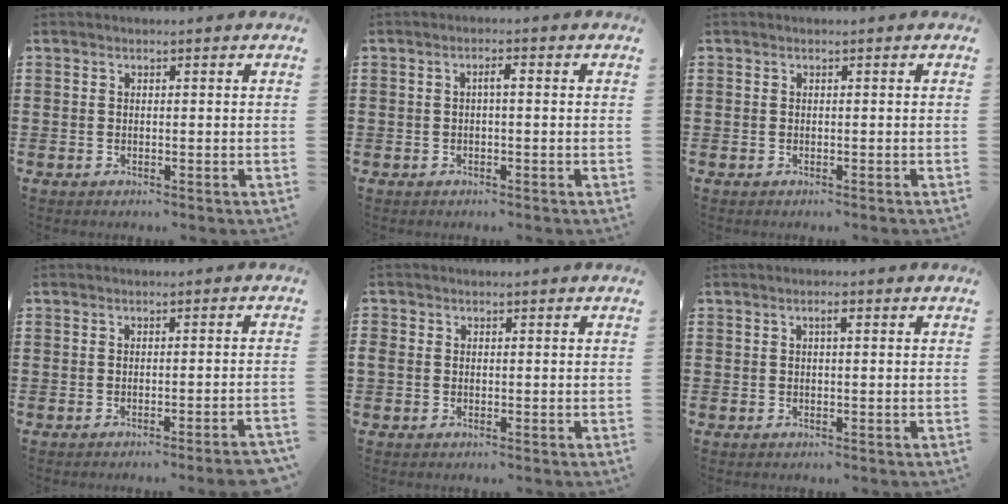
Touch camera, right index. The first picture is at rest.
{"total": 1.5, "force": [-0.1, 0.3, 1.5], "torque": [-0.029, 0.004, -0.004]}
{"total": 0.0}
{"total": 1.9, "force": [-1.5, -0.3, 1.1], "torque": [-0.019, 0.000, -0.029]}
{"total": 1.0, "force": [-0.1, 0.9, 0.4], "torque": [-0.010, 0.006, -0.004]}
{"total": 1.2, "force": [0.3, 0.2, 1.2], "torque": [-0.023, 0.004, 0.004]}